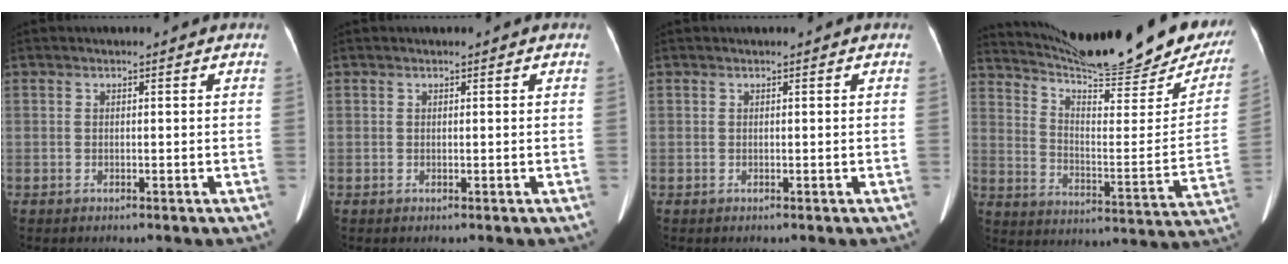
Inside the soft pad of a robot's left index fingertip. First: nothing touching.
{"total": 0.0}
{"total": 0.0}
{"total": 26.2, "force": [23.1, 3.1, 11.9], "torque": [-0.189, -0.069, 0.308]}